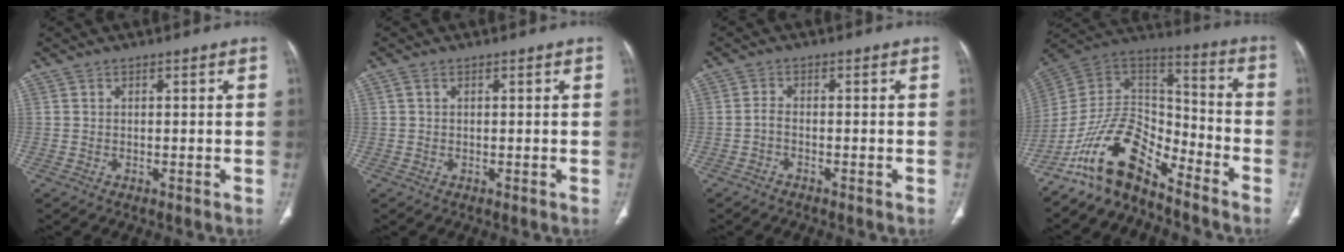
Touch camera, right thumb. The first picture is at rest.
{"total": 0.6, "force": [0.2, 0.4, 0.5], "torque": [-0.013, 0.004, 0.004]}
{"total": 1.4, "force": [-1.0, 0.4, 0.8], "torque": [-0.020, 0.008, -0.023]}
{"total": 15.2, "force": [-11.4, 6.5, 7.8], "torque": [-0.118, 0.102, -0.219]}